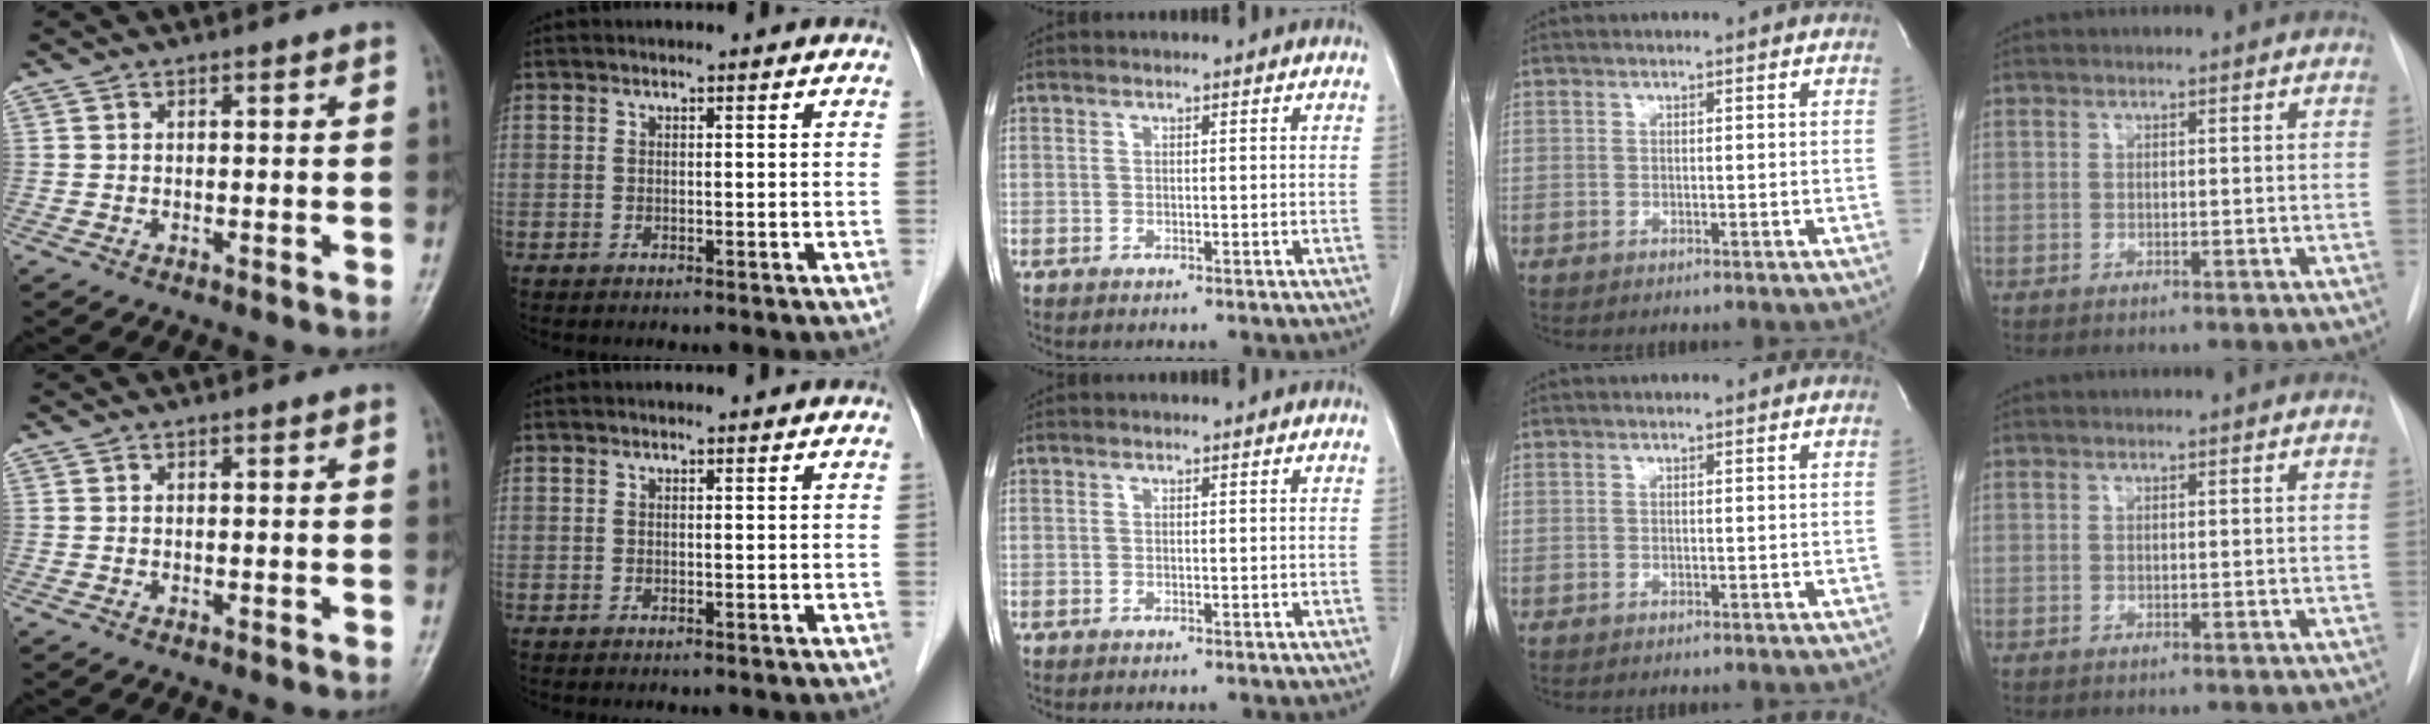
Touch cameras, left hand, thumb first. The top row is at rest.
{}